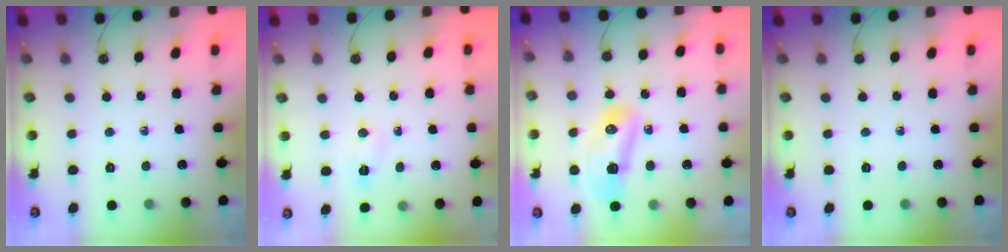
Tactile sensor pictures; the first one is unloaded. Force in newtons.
{"total": 3.2, "press": 3.2, "slide": 0.5}
{"total": 20.0, "press": 14.4, "slide": 13.8}
{"total": 0.0}